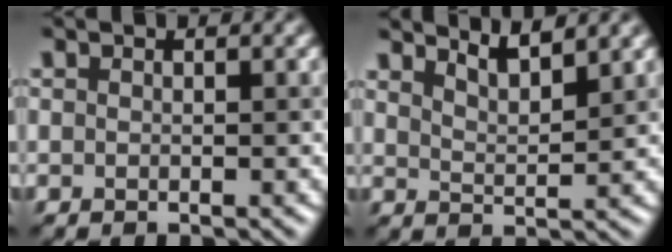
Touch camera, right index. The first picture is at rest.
{"total": 3.3, "force": [2.9, 0.5, 1.3], "torque": [-0.008, 0.014, 0.046]}